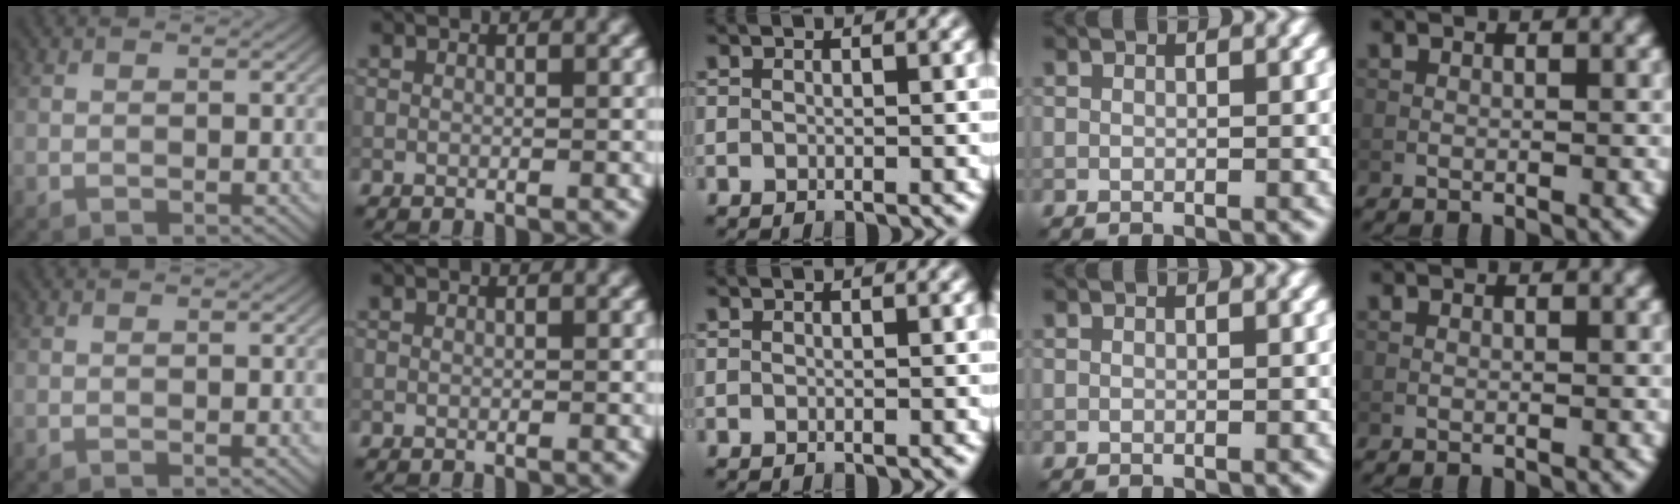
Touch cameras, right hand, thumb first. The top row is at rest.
{}